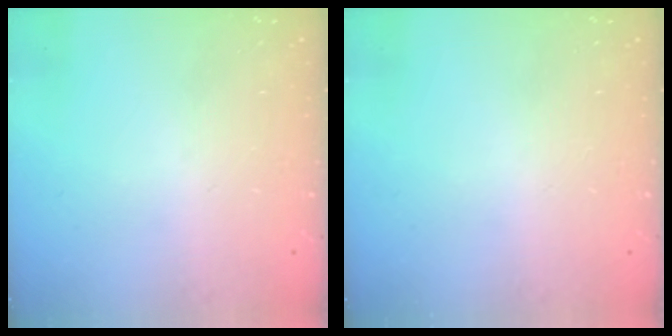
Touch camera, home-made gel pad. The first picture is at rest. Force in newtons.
{"total": 0.0}